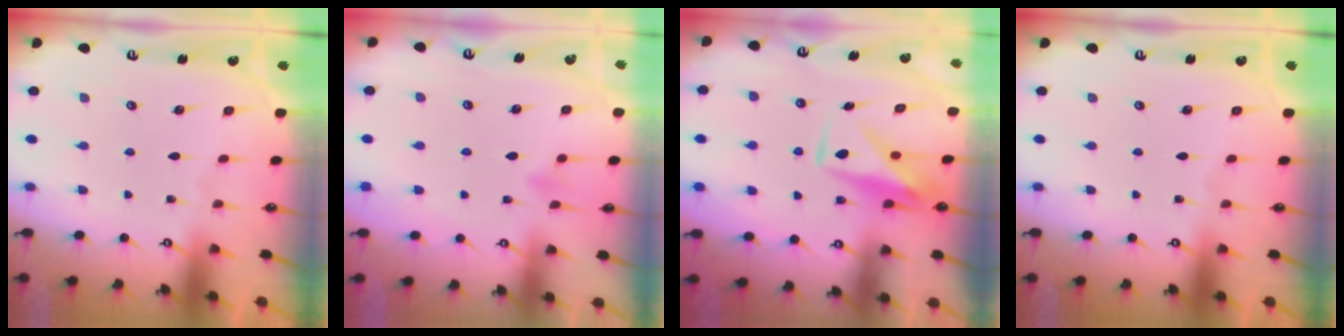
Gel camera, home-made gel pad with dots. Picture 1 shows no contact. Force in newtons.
{"total": 4.0, "press": 3.9, "slide": 0.4}
{"total": 9.1, "press": 9.1, "slide": 0.6}
{"total": 0.0}